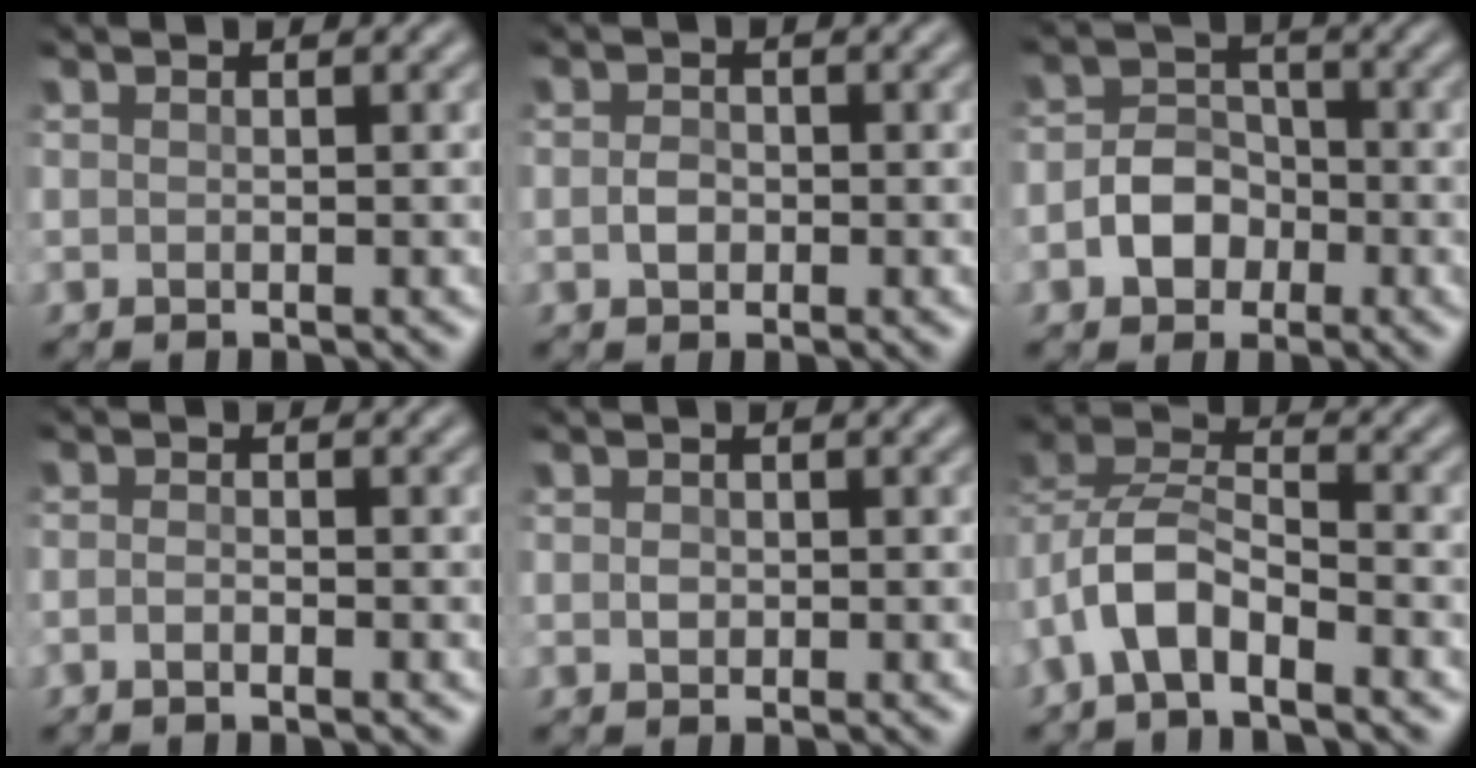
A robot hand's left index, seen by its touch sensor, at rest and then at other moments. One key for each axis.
{"total": 1.3, "fx": -0.3, "fy": 0.9, "fz": 0.9, "tx": -0.018, "ty": 0.003, "tz": -0.010}
{"total": 3.7, "fx": -1.4, "fy": 2.8, "fz": 2.1, "tx": -0.034, "ty": 0.006, "tz": -0.027}
{"total": 0.9, "fx": -0.6, "fy": 0.0, "fz": 0.6, "tx": -0.020, "ty": 0.005, "tz": -0.011}
{"total": 1.3, "fx": 0.2, "fy": 1.1, "fz": 0.7, "tx": -0.001, "ty": 0.008, "tz": -0.006}
{"total": 4.8, "fx": -2.6, "fy": 2.0, "fz": 3.5, "tx": -0.070, "ty": 0.014, "tz": -0.056}